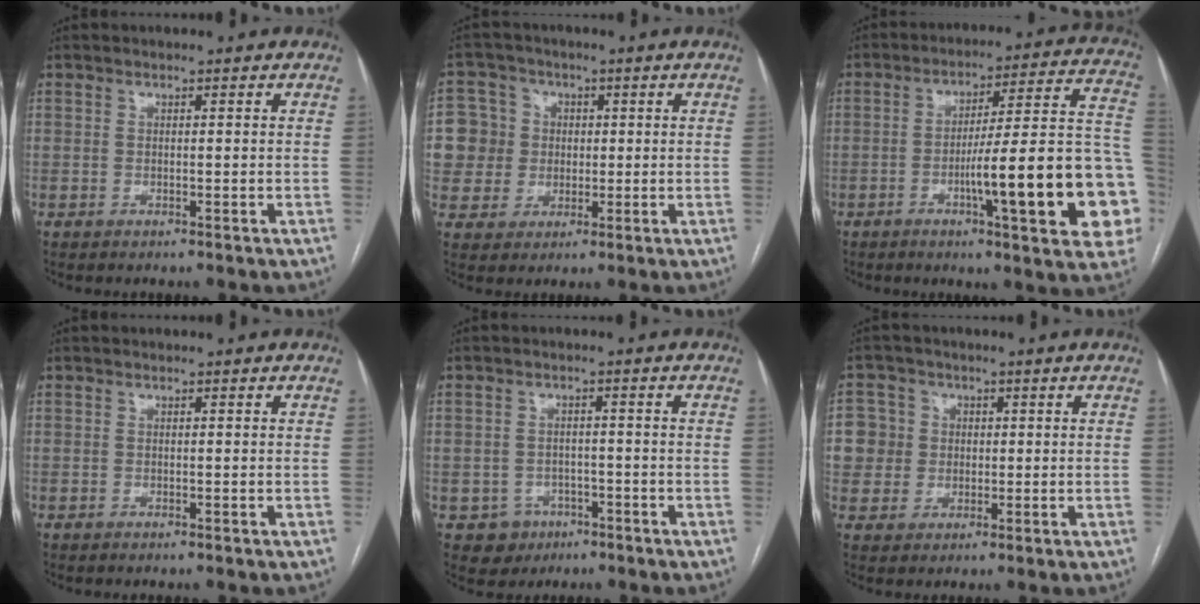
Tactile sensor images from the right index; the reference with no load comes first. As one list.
[{"total": 8.9, "force": [0.8, 8.8, 0.9], "torque": [-0.026, 0.033, 0.023]}, {"total": 21.8, "force": [-5.8, 1.9, 20.9], "torque": [-0.197, 0.018, -0.075]}, {"total": 0.0}, {"total": 4.4, "force": [-2.0, 3.9, 0.2], "torque": [0.005, 0.014, -0.023]}, {"total": 7.0, "force": [0.7, 6.9, 0.6], "torque": [-0.013, 0.025, 0.018]}]